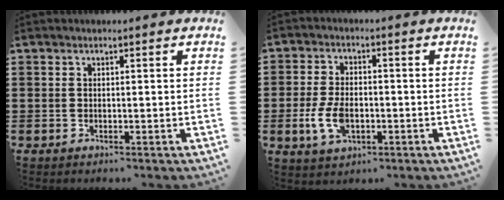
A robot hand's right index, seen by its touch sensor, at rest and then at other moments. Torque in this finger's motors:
{"motor_torque": [2.14, 0.00, 1.05, -0.21]}